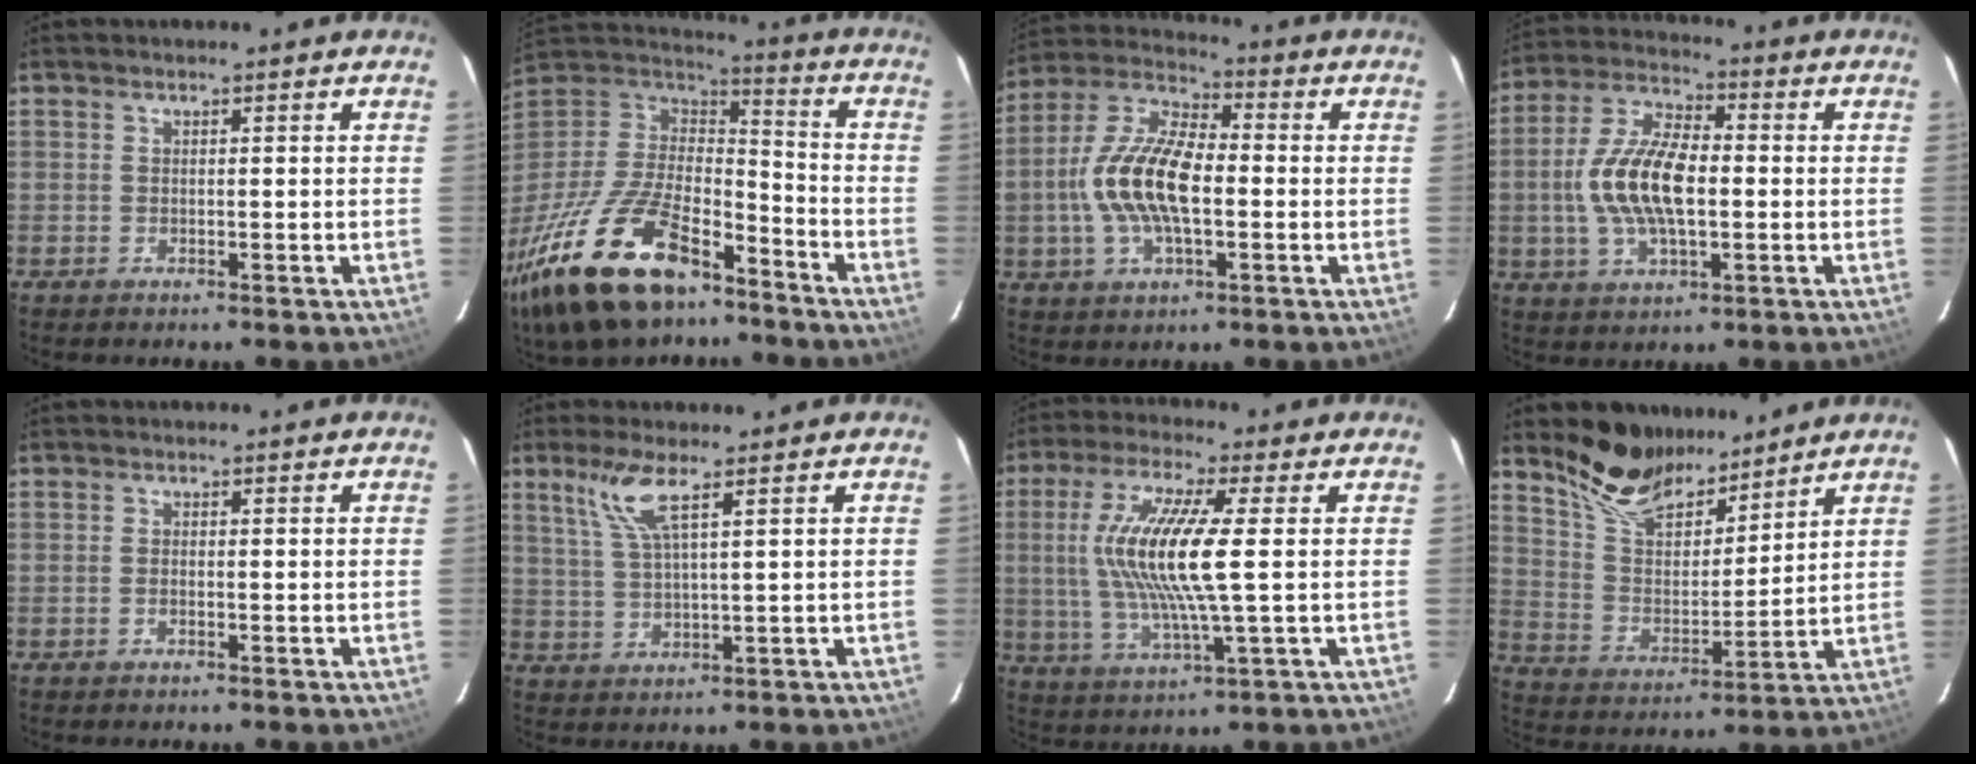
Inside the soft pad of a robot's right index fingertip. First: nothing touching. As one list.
[{"total": 29.7, "force": [-18.9, 13.1, 18.8], "torque": [-0.396, -0.040, -0.317]}, {"total": 15.1, "force": [-1.7, 6.9, 13.4], "torque": [-0.275, 0.010, -0.036]}, {"total": 13.9, "force": [-1.0, 6.4, 12.3], "torque": [-0.254, 0.008, -0.019]}, {"total": 0.8, "force": [-0.3, 0.4, 0.6], "torque": [-0.014, 0.000, -0.007]}, {"total": 6.3, "force": [3.6, 0.6, 5.2], "torque": [-0.114, 0.000, 0.077]}, {"total": 14.7, "force": [1.3, 1.7, 14.6], "torque": [-0.287, -0.003, 0.026]}, {"total": 13.5, "force": [11.1, 5.2, 5.7], "torque": [-0.119, 0.006, 0.208]}]